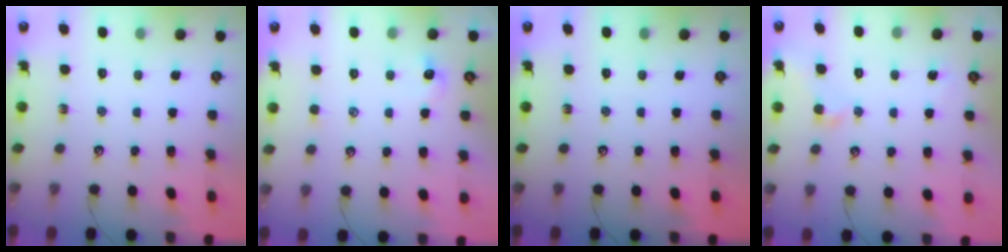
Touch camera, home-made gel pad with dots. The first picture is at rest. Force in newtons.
{"total": 1.7, "press": 1.6, "slide": 0.5}
{"total": 0.0}
{"total": 0.6, "press": 0.5, "slide": 0.3}